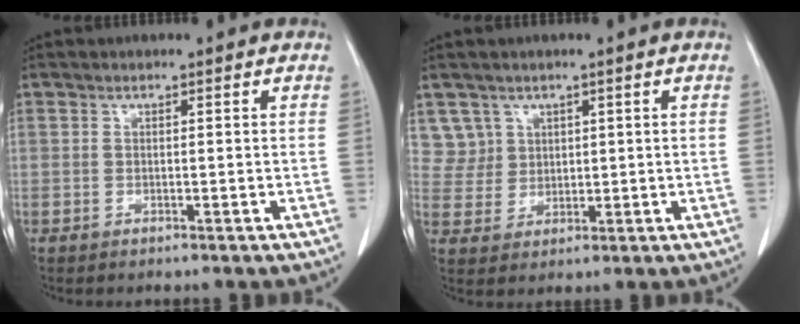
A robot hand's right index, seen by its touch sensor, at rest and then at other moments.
{"total": 4.8, "force": [2.6, 4.0, -0.5], "torque": [0.023, 0.004, 0.056]}